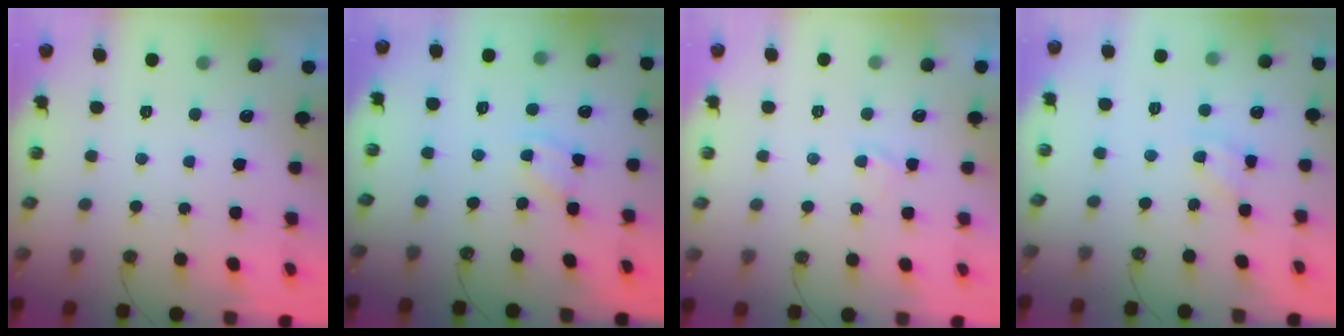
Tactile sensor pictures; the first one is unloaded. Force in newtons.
{"total": 2.1, "press": 2.1, "slide": 0.3}
{"total": 0.9, "press": 0.9, "slide": 0.2}
{"total": 4.7, "press": 4.7, "slide": 0.1}